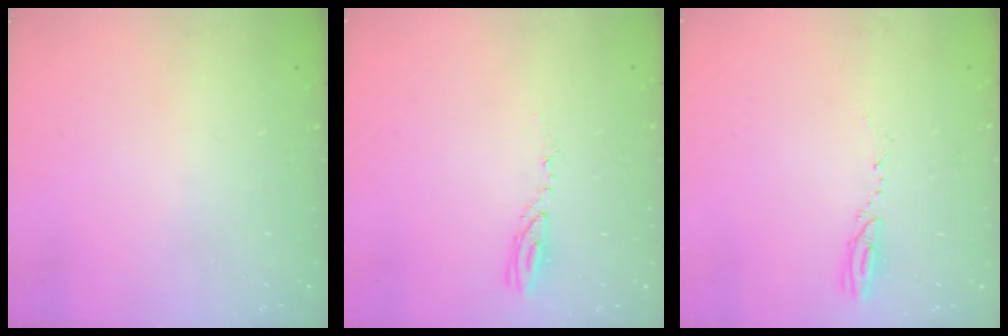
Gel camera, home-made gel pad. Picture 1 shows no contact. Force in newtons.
{"total": 4.3, "press": 4.2, "slide": 0.5}
{"total": 2.9, "press": 2.9, "slide": 0.4}